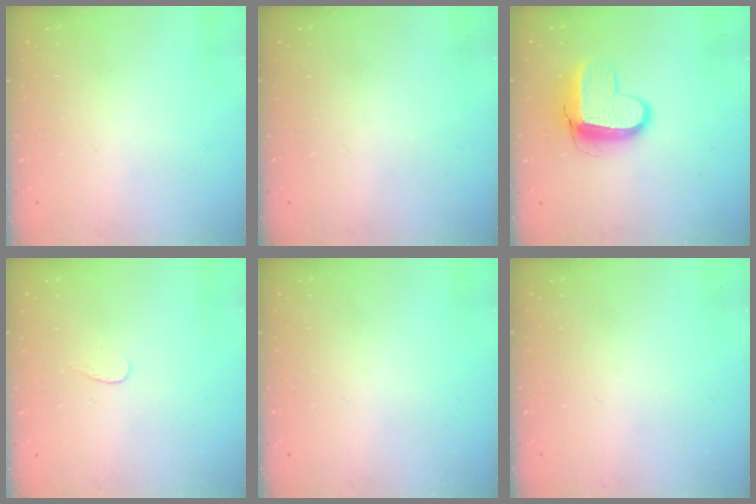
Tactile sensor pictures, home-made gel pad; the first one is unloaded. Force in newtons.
{"total": 0.0}
{"total": 10.3, "press": 10.3, "slide": 1.2}
{"total": 3.3, "press": 3.3, "slide": 0.3}
{"total": 0.0}
{"total": 0.0}